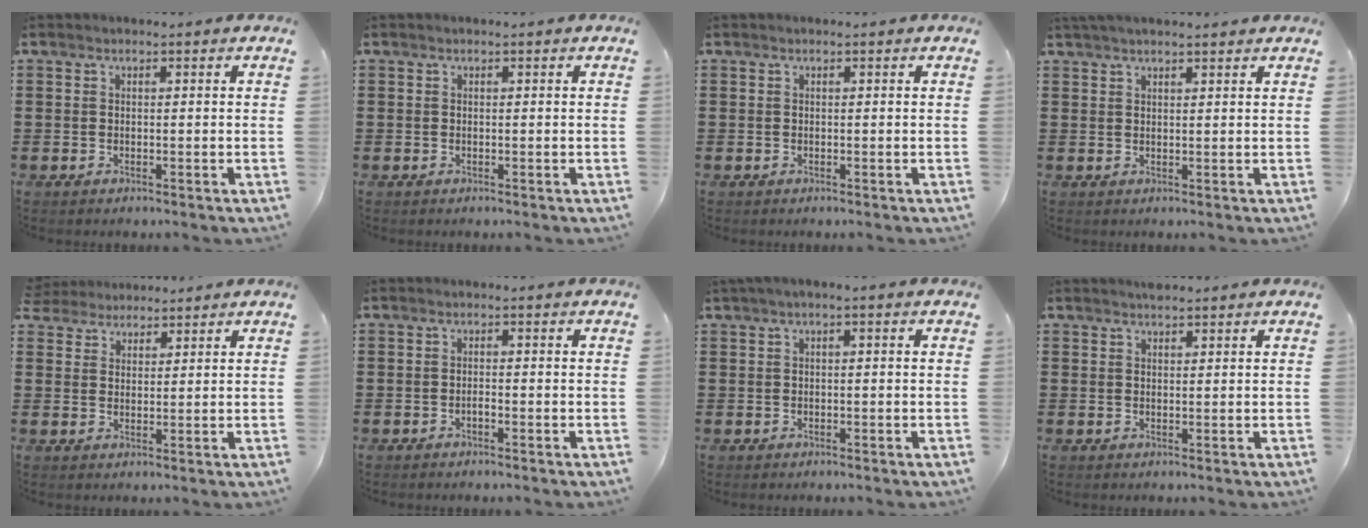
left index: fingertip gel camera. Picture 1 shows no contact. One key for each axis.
{"total": 0.0}
{"total": 0.0}
{"total": 2.0, "fx": 1.8, "fy": 0.1, "fz": 0.9, "tx": -0.020, "ty": 0.002, "tz": 0.033}
{"total": 2.8, "fx": 2.5, "fy": 1.3, "fz": -0.3, "tx": -0.008, "ty": 0.004, "tz": 0.046}
{"total": 0.9, "fx": -0.6, "fy": 0.2, "fz": 0.6, "tx": -0.015, "ty": -0.003, "tz": -0.010}
{"total": 1.1, "fx": 0.3, "fy": 0.0, "fz": 1.1, "tx": -0.018, "ty": -0.003, "tz": 0.005}
{"total": 1.4, "fx": 1.3, "fy": 0.3, "fz": 0.3, "tx": -0.008, "ty": 0.000, "tz": 0.025}